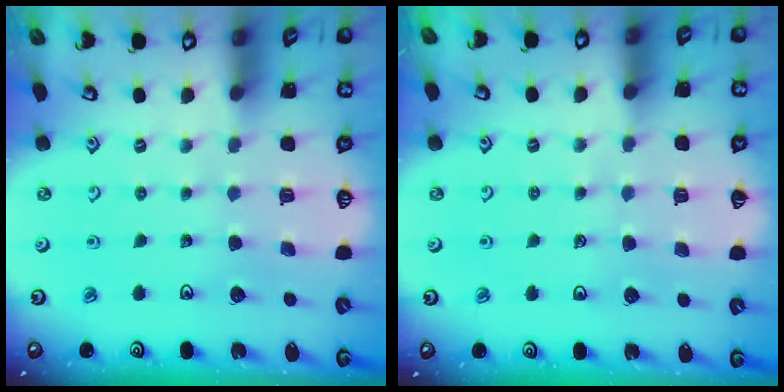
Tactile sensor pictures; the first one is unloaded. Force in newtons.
{"total": 2.1, "press": 2.0, "slide": 0.3}